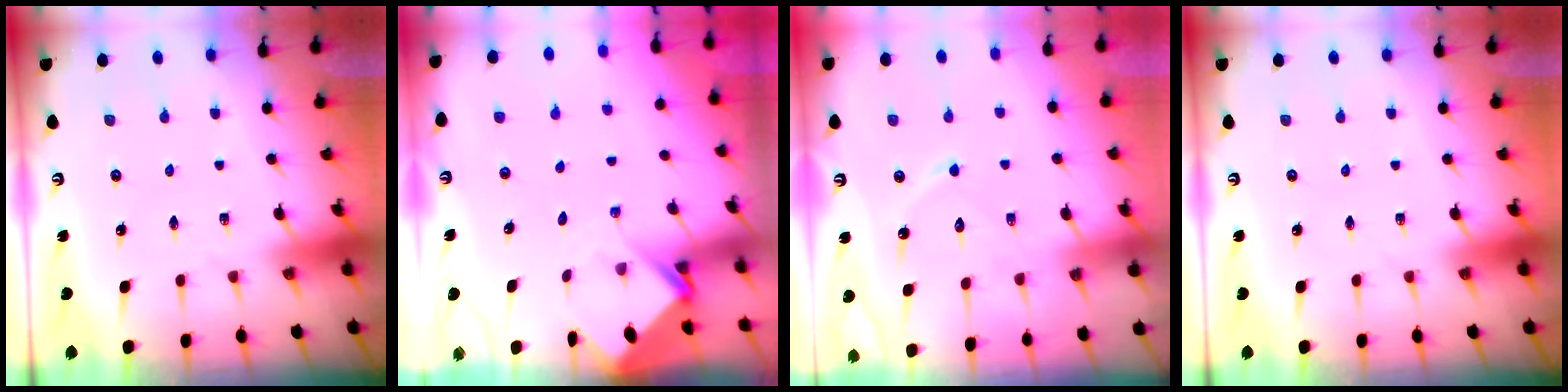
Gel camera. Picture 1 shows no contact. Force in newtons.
{"total": 3.9, "press": 3.9, "slide": 0.1}
{"total": 9.1, "press": 9.1, "slide": 0.6}
{"total": 0.0}